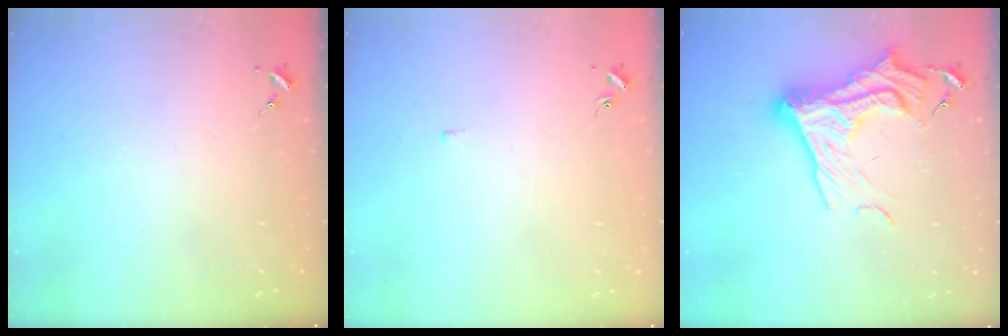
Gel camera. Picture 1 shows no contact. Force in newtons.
{"total": 1.8, "press": 1.8, "slide": 0.5}
{"total": 19.3, "press": 19.2, "slide": 1.7}